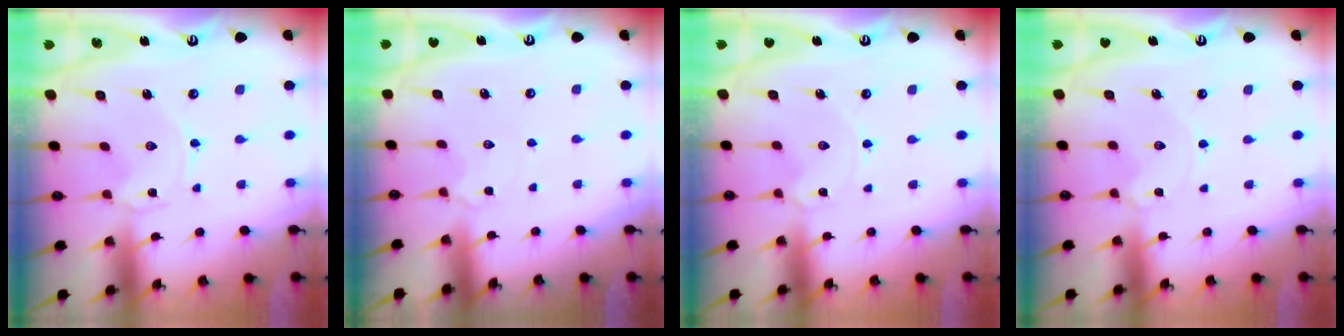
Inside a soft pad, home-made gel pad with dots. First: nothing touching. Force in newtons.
{"total": 2.8, "press": 2.7, "slide": 0.6}
{"total": 1.8, "press": 1.8, "slide": 0.3}
{"total": 1.2, "press": 1.2, "slide": 0.1}